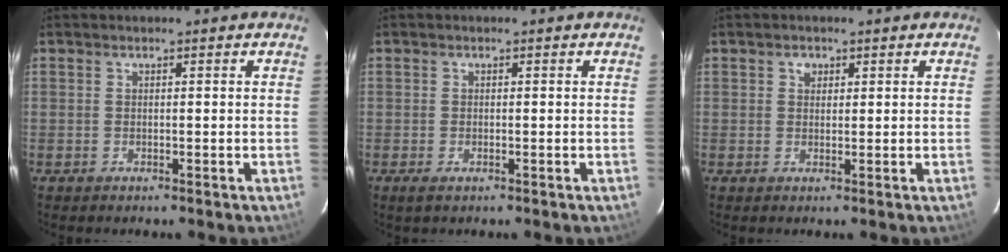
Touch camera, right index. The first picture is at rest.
{"total": 1.1, "force": [-0.4, 0.5, 0.9], "torque": [-0.019, -0.004, -0.006]}
{"total": 1.5, "force": [0.7, 1.3, 0.4], "torque": [-0.005, 0.007, 0.011]}